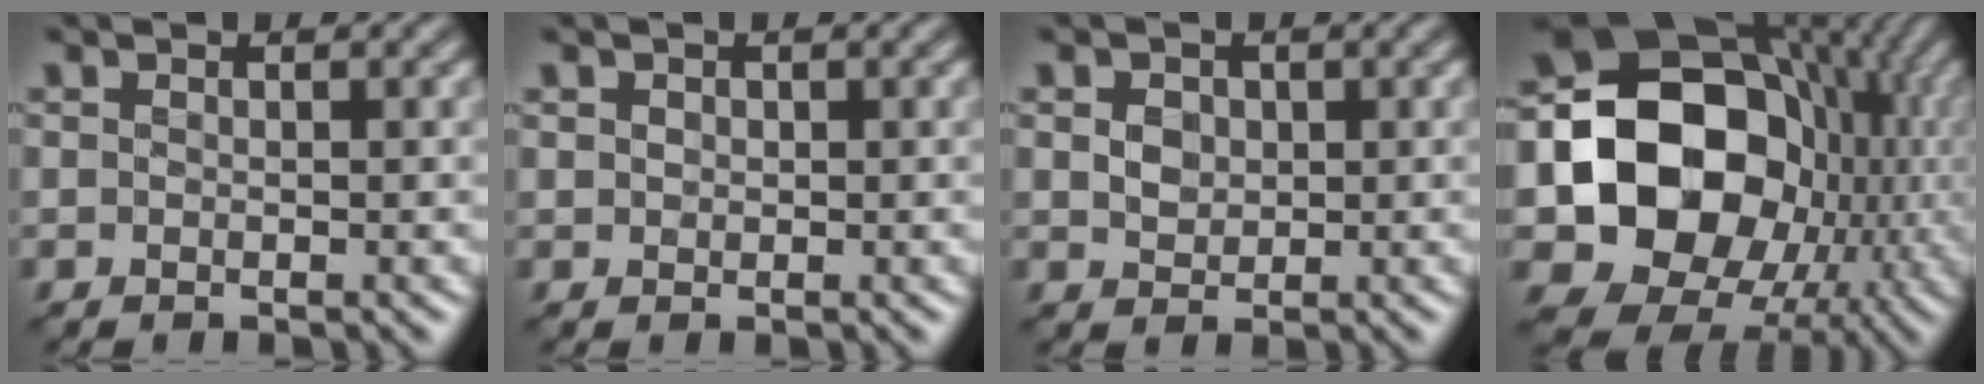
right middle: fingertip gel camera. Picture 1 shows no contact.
{"total": 0.8, "force": [0.4, 0.7, 0.3], "torque": [-0.003, 0.004, 0.004]}
{"total": 1.6, "force": [0.3, 1.3, 0.8], "torque": [-0.021, 0.000, 0.006]}
{"total": 16.2, "force": [-1.4, 13.2, 9.2], "torque": [-0.151, -0.014, -0.029]}